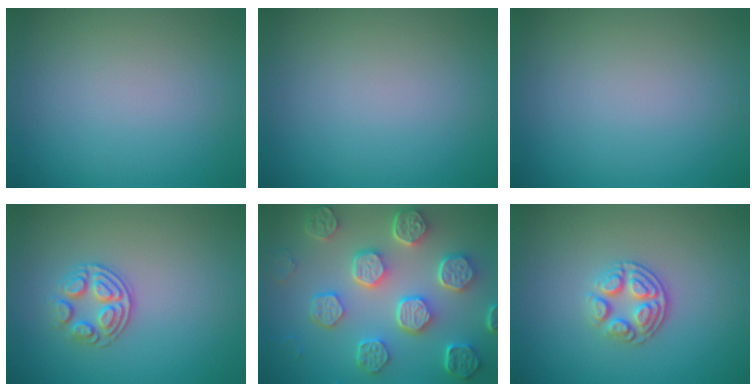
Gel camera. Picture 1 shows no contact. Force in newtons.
{"total": 0.0}
{"total": 0.0}
{"total": 2.9, "press": 2.5, "slide": 1.4}
{"total": 8.2, "press": 6.2, "slide": 5.4}
{"total": 3.2, "press": 2.6, "slide": 2.0}